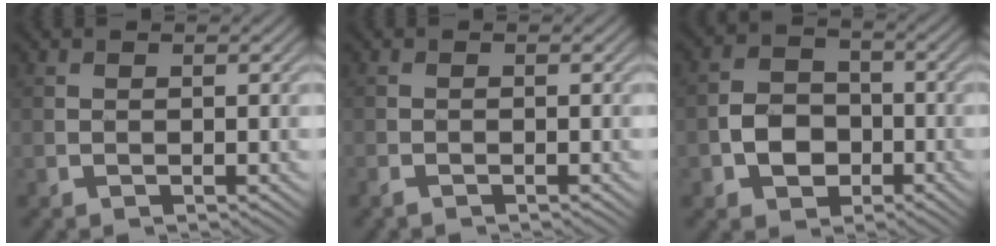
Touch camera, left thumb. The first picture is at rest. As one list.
[{"total": 1.3, "force": [-1.1, 0.4, 0.5], "torque": [-0.014, -0.006, -0.023]}, {"total": 5.4, "force": [-1.9, 4.2, 2.8], "torque": [-0.051, 0.001, -0.044]}]